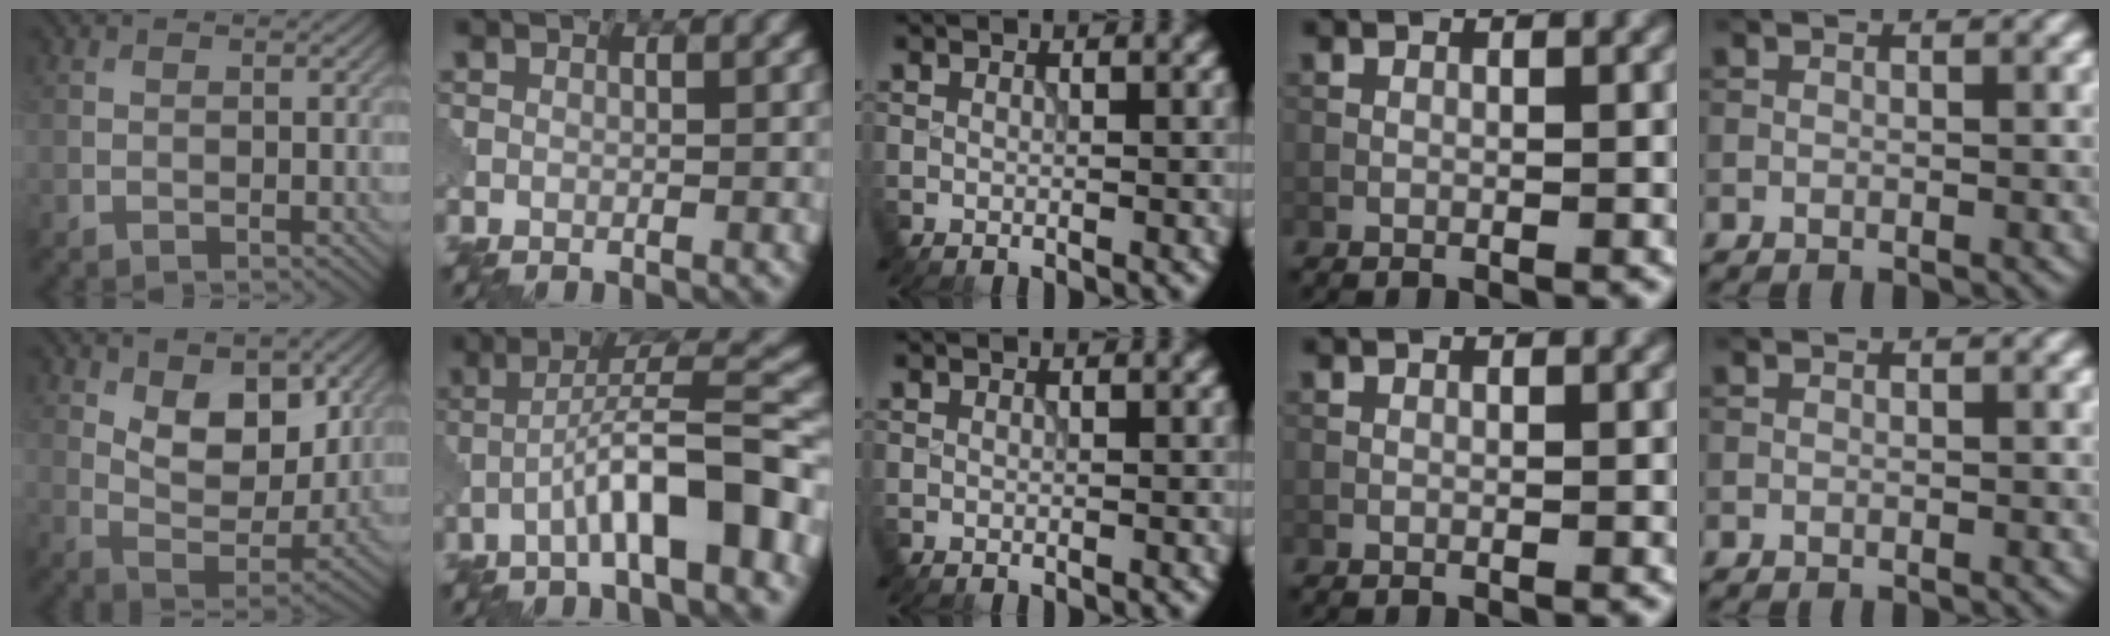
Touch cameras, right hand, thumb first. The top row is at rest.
{"thumb": {"total": 8.8, "force": [4.0, 4.8, 6.2], "torque": [-0.122, -0.013, 0.067]}, "index": {"total": 8.2, "force": [-3.5, 1.4, 7.3], "torque": [-0.117, 0.026, -0.057]}}